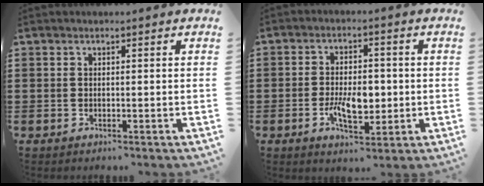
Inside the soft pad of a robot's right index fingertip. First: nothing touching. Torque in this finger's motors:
{"motor_torque": [2.14, 0.00, 0.82, 0.07]}